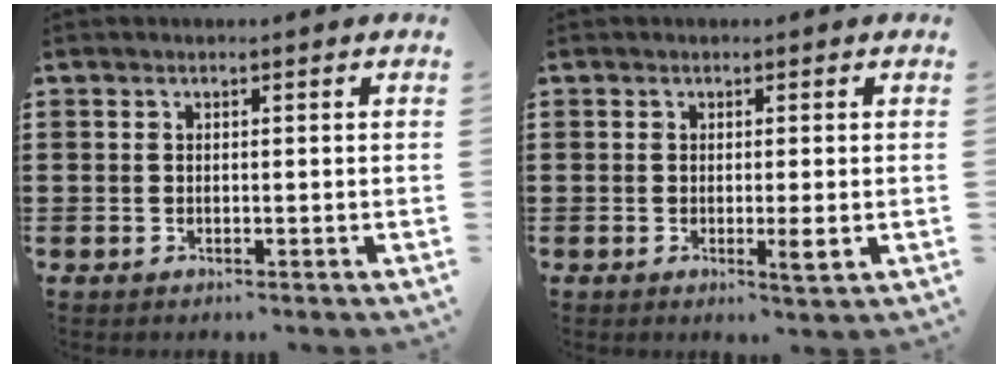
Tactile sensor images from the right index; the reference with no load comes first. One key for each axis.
{"total": 2.4, "fx": -0.4, "fy": 0.2, "fz": 2.3, "tx": -0.041, "ty": -0.006, "tz": -0.007}